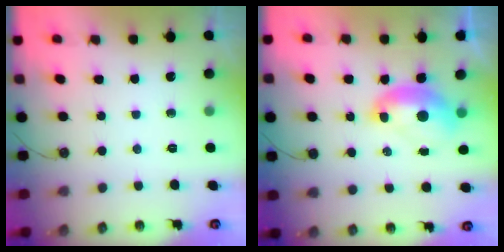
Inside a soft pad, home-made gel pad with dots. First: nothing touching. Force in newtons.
{"total": 2.3, "press": 2.3, "slide": 0.6}